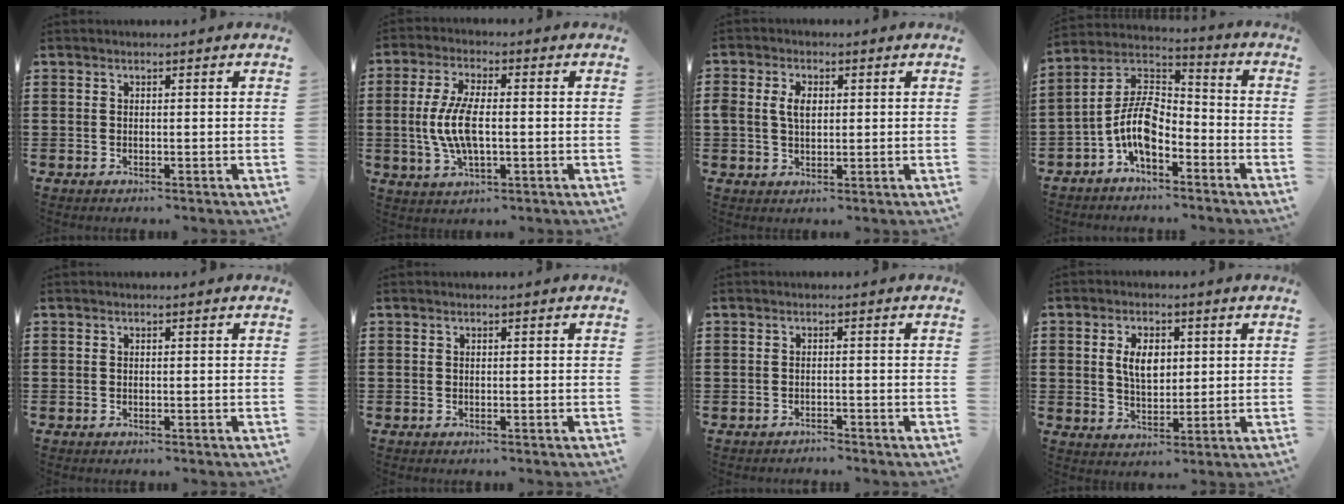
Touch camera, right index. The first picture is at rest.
{"total": 8.0, "force": [-0.6, 3.1, 7.4], "torque": [-0.174, -0.010, -0.021]}
{"total": 3.5, "force": [0.6, 2.3, 2.7], "torque": [-0.065, 0.009, 0.007]}
{"total": 9.0, "force": [-3.7, 4.2, 7.0], "torque": [-0.175, -0.012, -0.080]}
{"total": 0.0}
{"total": 0.0}
{"total": 1.2, "force": [-1.2, 0.1, -0.2], "torque": [0.000, 0.003, -0.027]}
{"total": 5.4, "force": [1.0, 3.2, 4.2], "torque": [-0.082, 0.011, 0.013]}